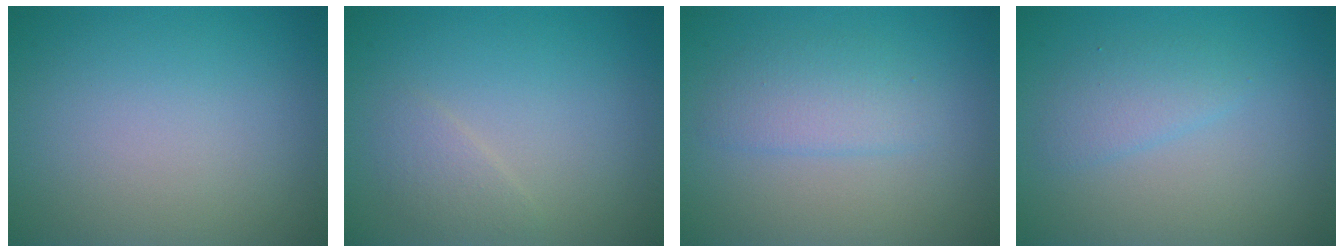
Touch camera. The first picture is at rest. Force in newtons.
{"total": 1.3, "press": 1.3, "slide": 0.1}
{"total": 2.4, "press": 2.4, "slide": 0.0}
{"total": 1.9, "press": 1.9, "slide": 0.1}